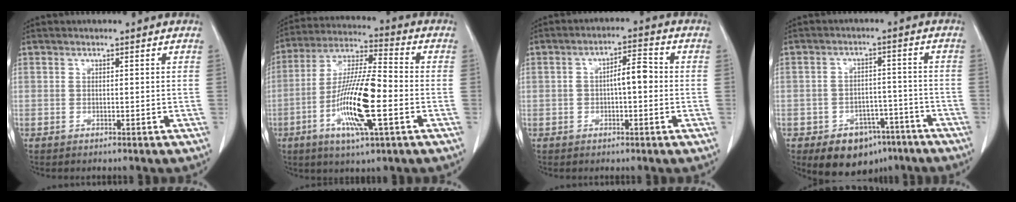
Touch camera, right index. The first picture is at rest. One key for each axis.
{"total": 15.2, "fx": -4.1, "fy": 1.9, "fz": 14.5, "tx": -0.282, "ty": -0.007, "tz": -0.079}
{"total": 4.9, "fx": -0.2, "fy": 1.6, "fz": 4.6, "tx": -0.077, "ty": 0.025, "tz": -0.004}
{"total": 9.7, "fx": -6.2, "fy": 6.2, "fz": 4.2, "tx": -0.051, "ty": 0.018, "tz": -0.085}